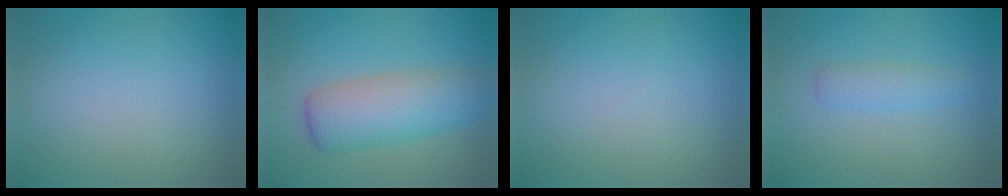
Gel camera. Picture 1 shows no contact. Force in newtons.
{"total": 6.8, "press": 6.8, "slide": 0.5}
{"total": 0.0}
{"total": 2.1, "press": 2.1, "slide": 0.1}